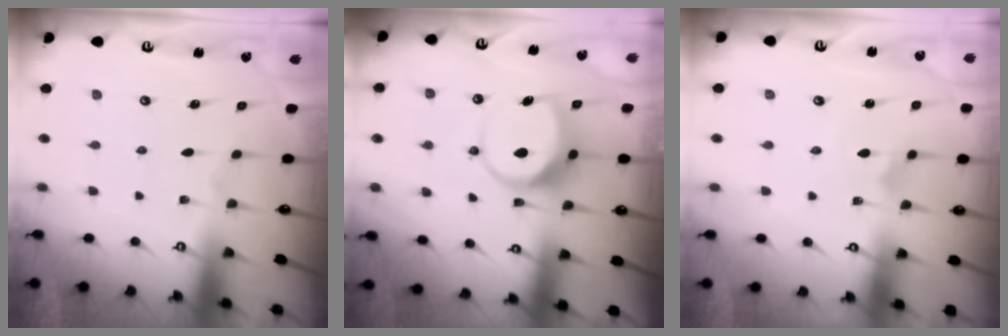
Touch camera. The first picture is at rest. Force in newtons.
{"total": 8.7, "press": 8.6, "slide": 0.9}
{"total": 1.7, "press": 1.7, "slide": 0.1}